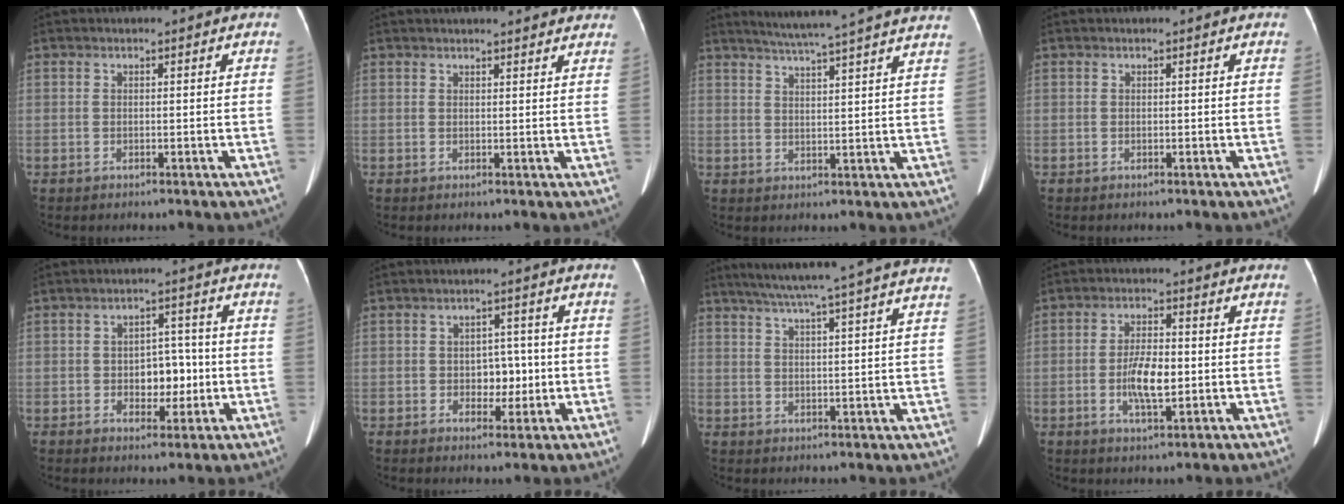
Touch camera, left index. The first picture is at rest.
{"total": 11.0, "force": [9.9, 2.1, 4.3], "torque": [-0.040, 0.016, 0.103]}
{"total": 17.7, "force": [15.7, -1.1, 8.0], "torque": [-0.132, -0.011, 0.198]}
{"total": 0.0}
{"total": 5.4, "force": [-0.9, 3.5, 4.1], "torque": [-0.057, 0.015, -0.009]}
{"total": 4.2, "force": [-0.6, 2.9, 3.0], "torque": [-0.039, 0.012, -0.005]}
{"total": 21.9, "force": [19.1, -1.0, 10.7], "torque": [-0.177, -0.003, 0.245]}
{"total": 6.0, "force": [-1.1, 1.9, 5.6], "torque": [-0.113, 0.003, -0.019]}